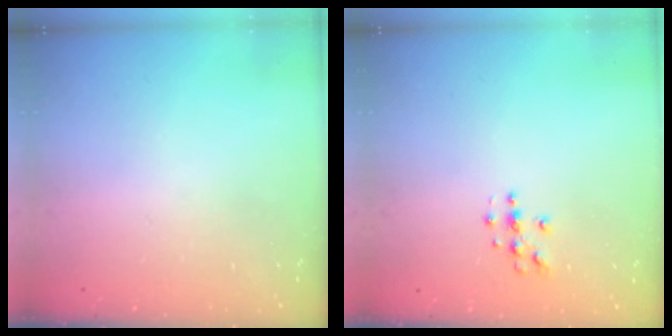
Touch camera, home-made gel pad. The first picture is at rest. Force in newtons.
{"total": 3.8, "press": 3.8, "slide": 0.5}